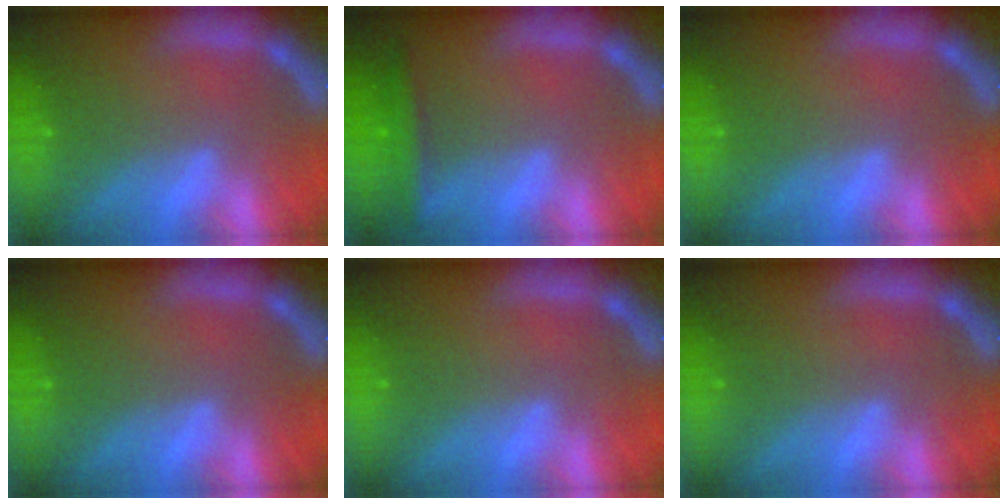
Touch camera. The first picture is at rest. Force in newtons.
{"total": 2.9}
{"total": 0.0}
{"total": 0.0}
{"total": 0.0}
{"total": 0.0}